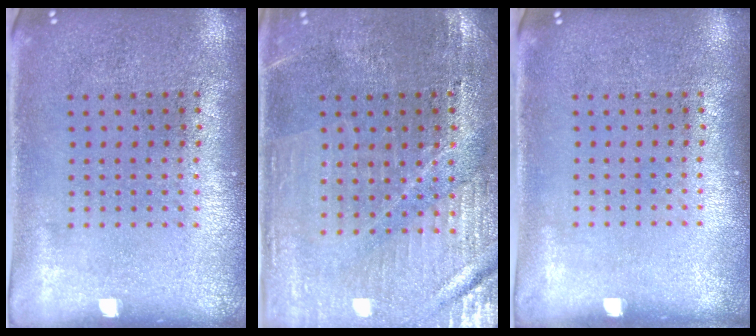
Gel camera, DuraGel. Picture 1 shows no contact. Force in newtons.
{"total": 1.3, "press": 1.3, "slide": 0.2}
{"total": 0.0}